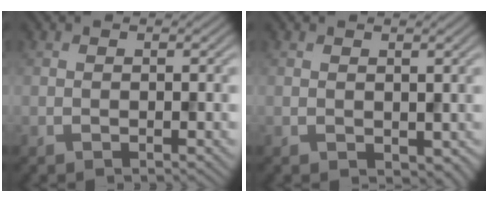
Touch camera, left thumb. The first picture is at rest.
{"total": 1.3, "force": [0.5, 0.9, 0.7], "torque": [-0.015, -0.008, 0.015]}